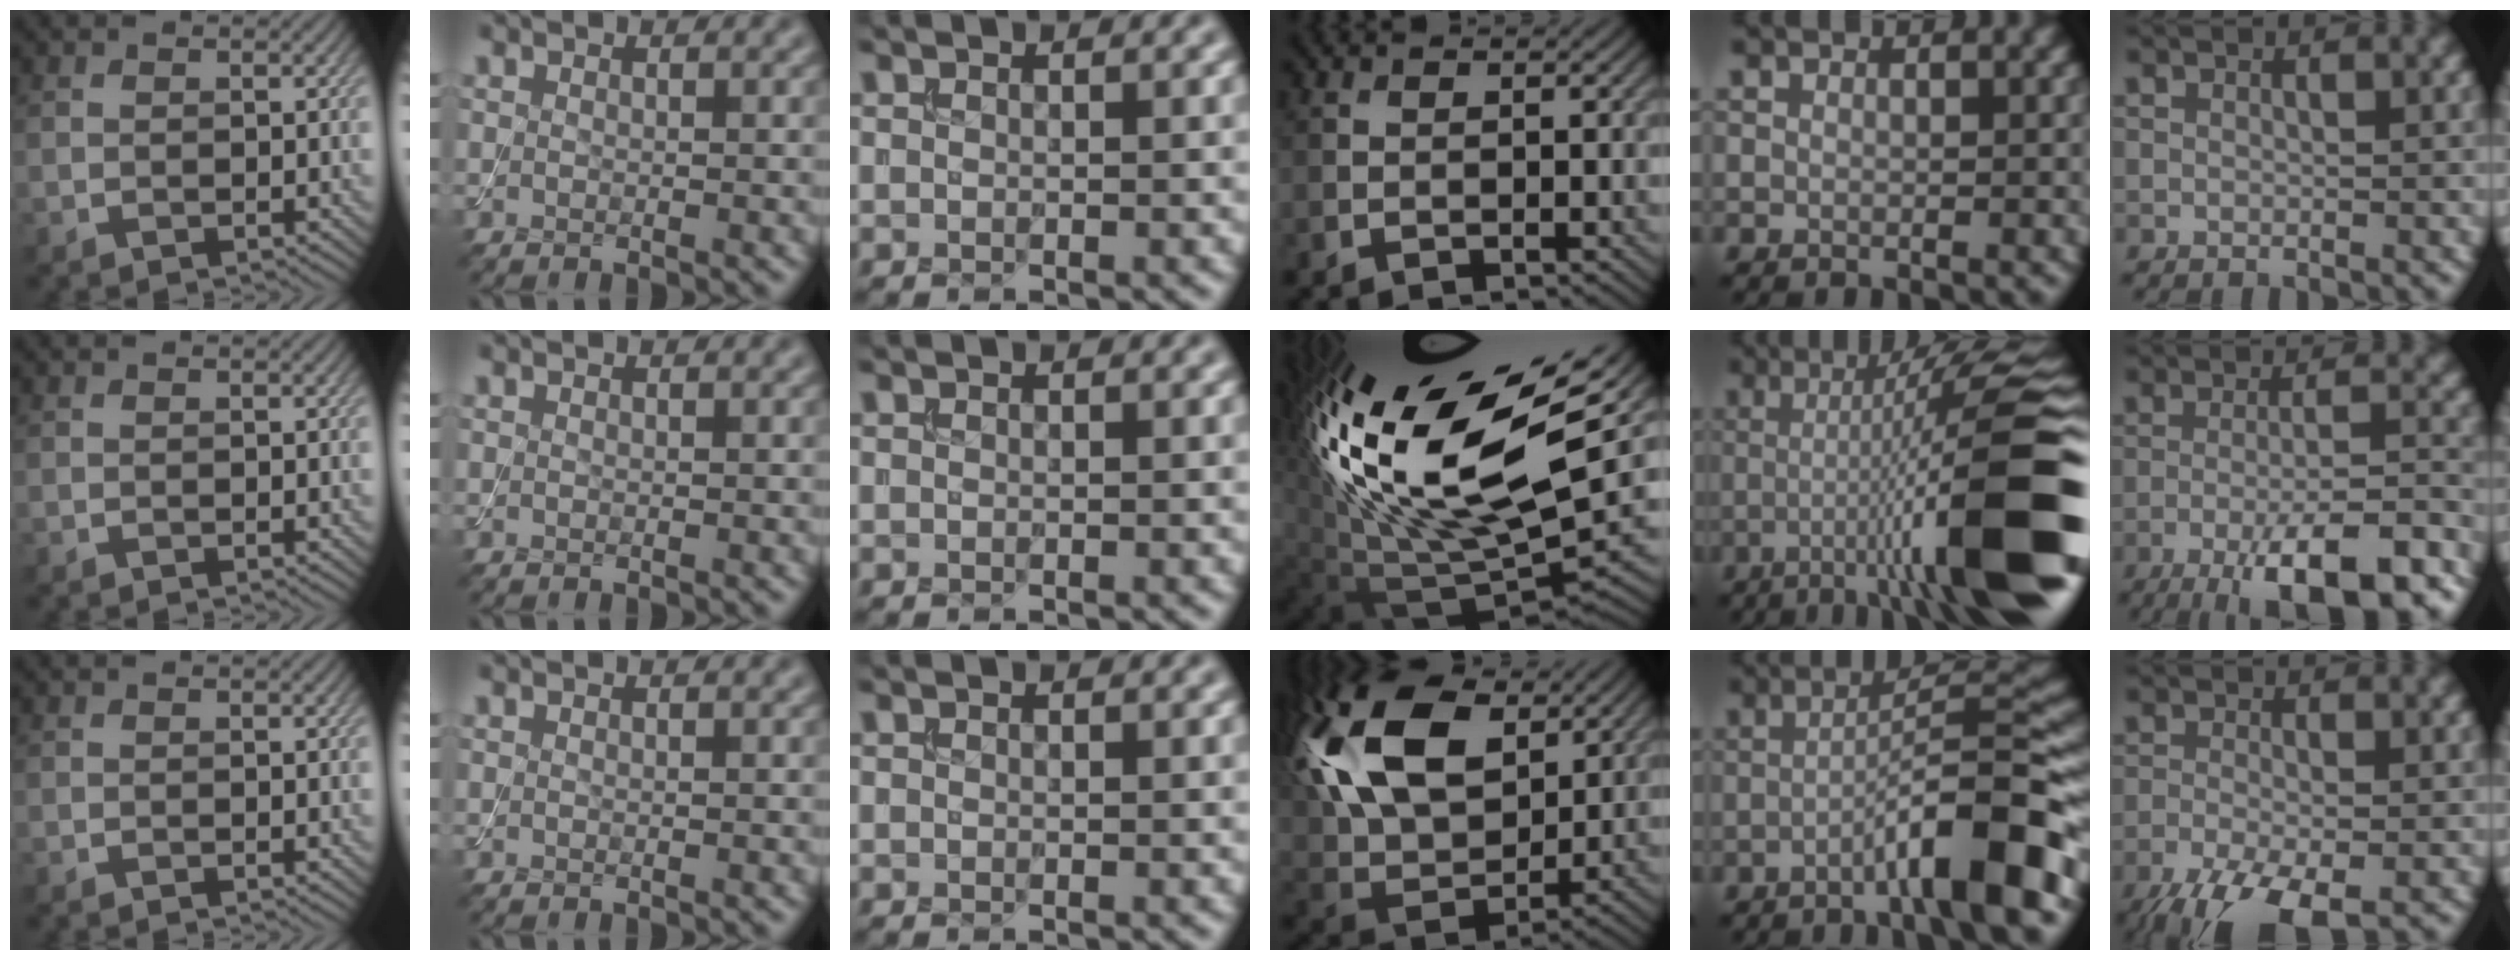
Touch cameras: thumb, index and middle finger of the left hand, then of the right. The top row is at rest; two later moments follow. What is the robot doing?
{"motion": "assemble", "object": "toy tower of hanoi"}